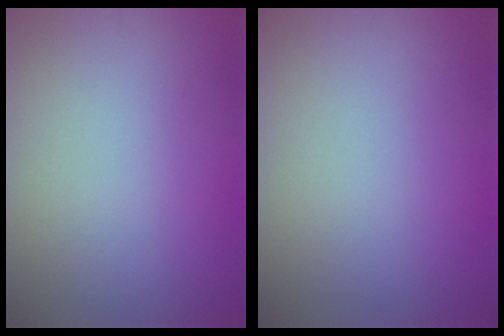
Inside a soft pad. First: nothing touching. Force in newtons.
{"total": 0.0}